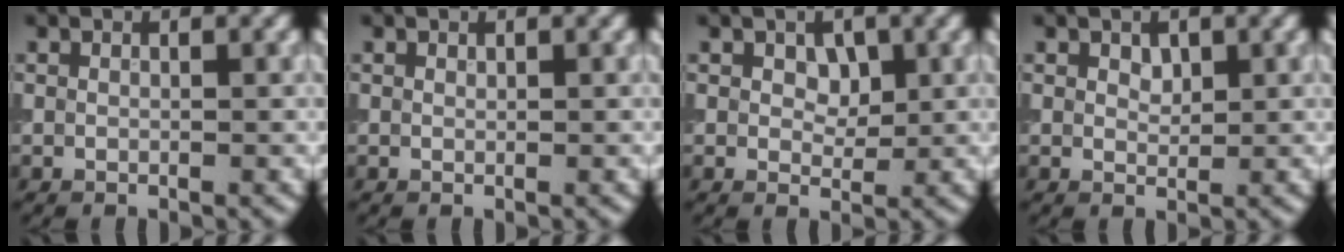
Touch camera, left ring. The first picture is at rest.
{"total": 0.0}
{"total": 1.7, "force": [0.5, 1.2, 1.1], "torque": [-0.017, -0.004, 0.006]}
{"total": 1.0, "force": [0.6, 0.7, 0.5], "torque": [-0.008, -0.003, 0.011]}